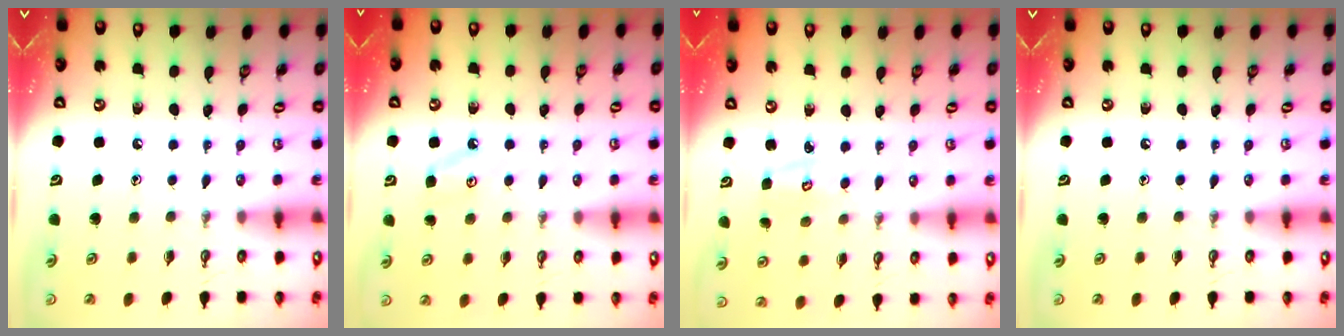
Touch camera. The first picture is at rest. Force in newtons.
{"total": 3.9, "press": 3.9, "slide": 0.6}
{"total": 2.9, "press": 2.9, "slide": 0.3}
{"total": 0.0}